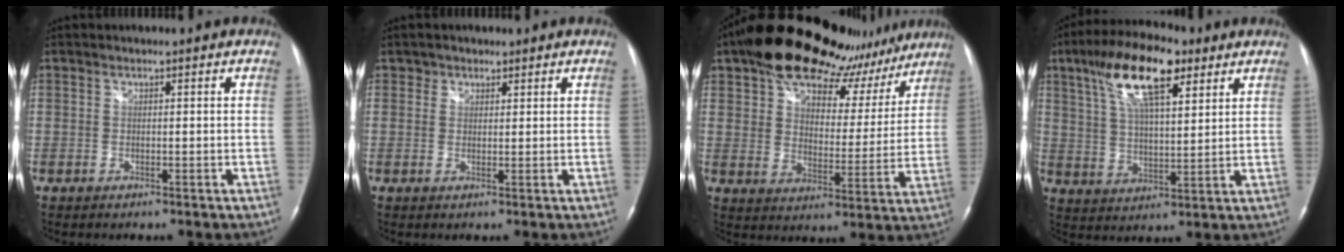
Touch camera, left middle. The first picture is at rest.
{"total": 1.6, "force": [1.1, 1.2, -0.1], "torque": [0.012, -0.003, 0.010]}
{"total": 21.5, "force": [16.7, 9.6, 9.6], "torque": [-0.152, 0.027, 0.229]}
{"total": 14.2, "force": [7.9, 4.3, 11.0], "torque": [-0.210, 0.022, 0.143]}